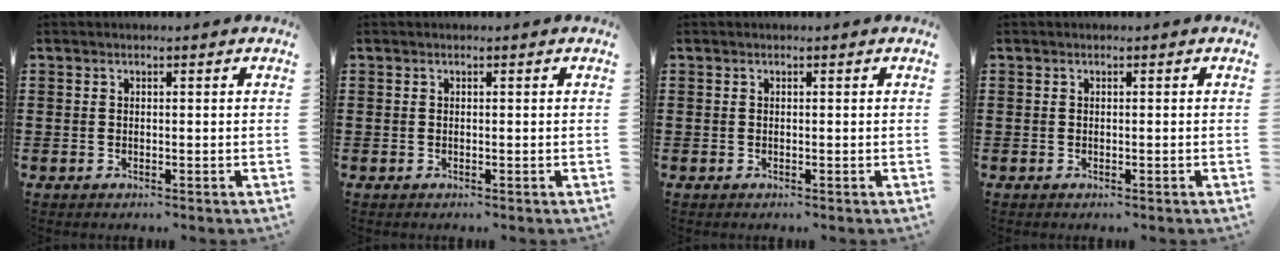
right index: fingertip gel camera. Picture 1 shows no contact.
{"total": 0.0}
{"total": 0.0}
{"total": 0.0}